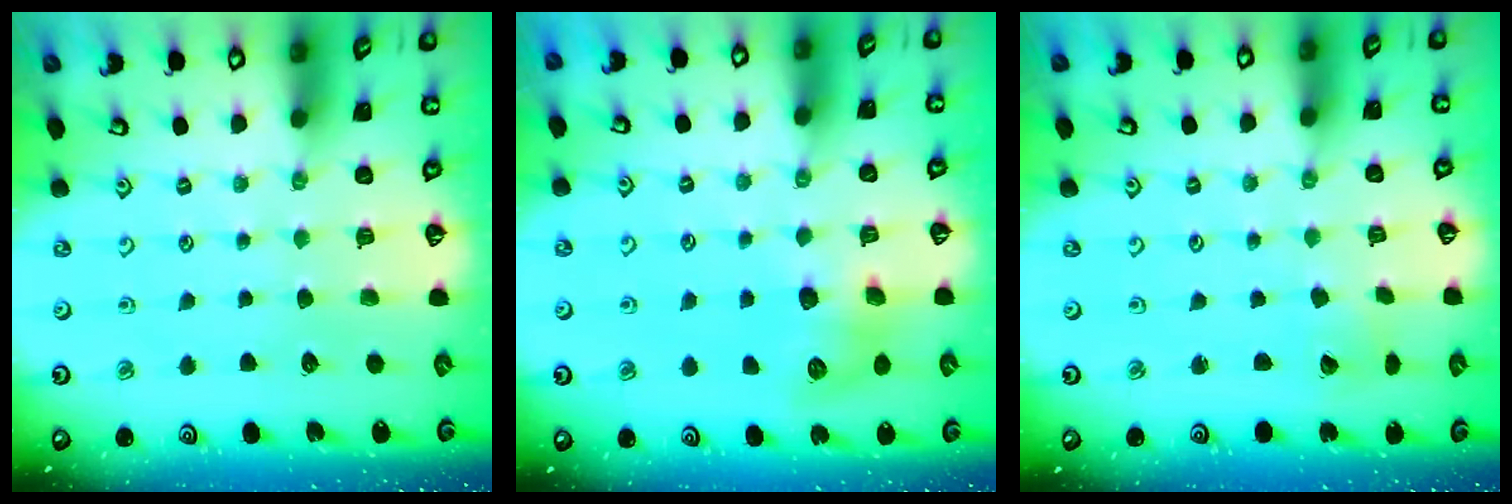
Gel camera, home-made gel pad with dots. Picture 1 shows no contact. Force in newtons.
{"total": 8.5, "press": 8.5, "slide": 0.5}
{"total": 2.6, "press": 2.6, "slide": 0.1}